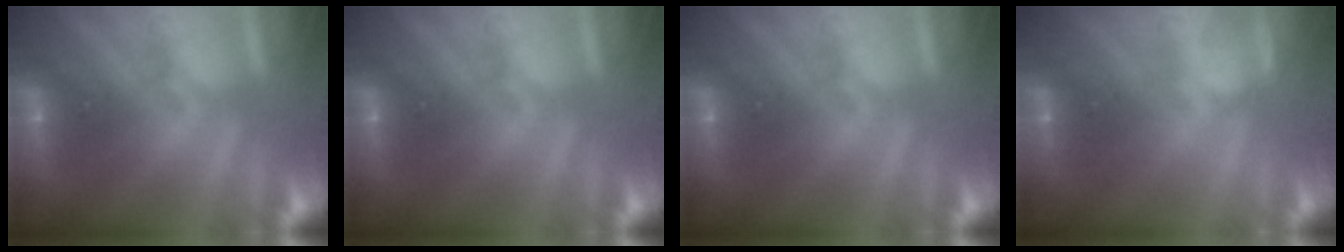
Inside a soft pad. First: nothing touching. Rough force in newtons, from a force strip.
{"total": 0.0}
{"total": 0.0}
{"total": 3.6}